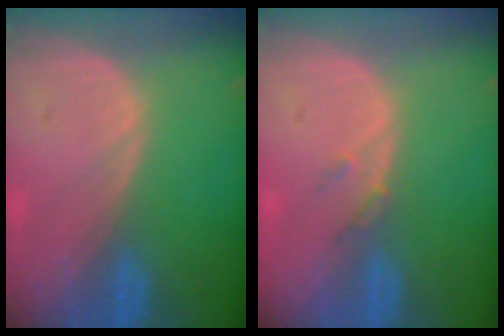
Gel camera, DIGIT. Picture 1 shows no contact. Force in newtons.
{"total": 1.5, "press": 1.3, "slide": 0.7}